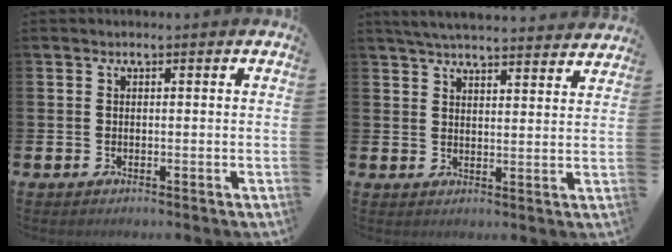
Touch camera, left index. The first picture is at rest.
{"total": 5.2, "force": [5.1, 0.2, 0.9], "torque": [-0.029, -0.026, 0.091]}